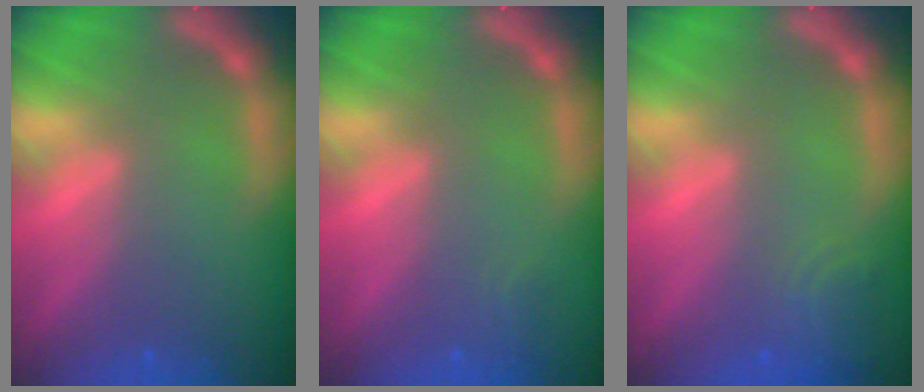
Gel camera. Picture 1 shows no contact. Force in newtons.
{"total": 0.9}
{"total": 2.9}